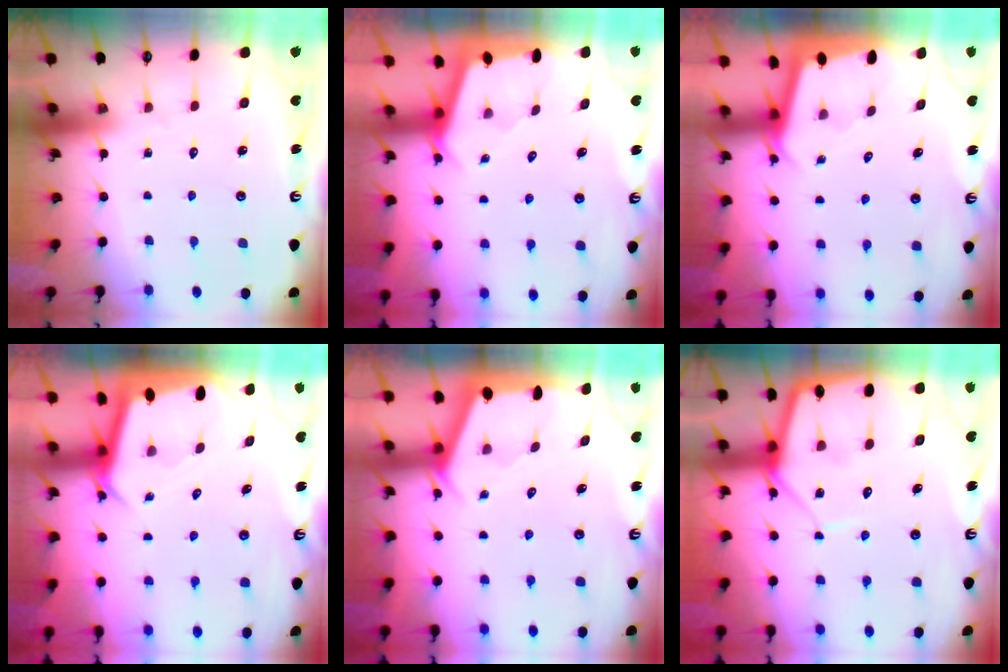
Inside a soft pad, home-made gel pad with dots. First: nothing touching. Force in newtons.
{"total": 2.5, "press": 2.5, "slide": 0.3}
{"total": 1.8, "press": 1.8, "slide": 0.1}
{"total": 3.3, "press": 3.3, "slide": 0.2}
{"total": 2.4, "press": 2.4, "slide": 0.3}
{"total": 10.5, "press": 10.5, "slide": 0.6}